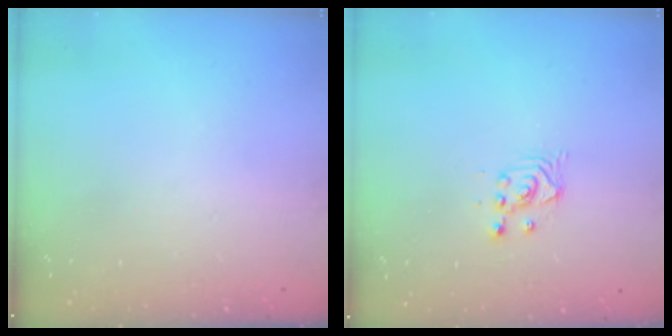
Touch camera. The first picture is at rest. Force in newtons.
{"total": 2.4, "press": 2.4, "slide": 0.2}